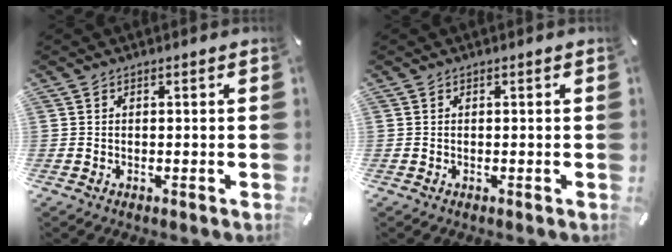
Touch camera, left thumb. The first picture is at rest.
{"total": 0.0}